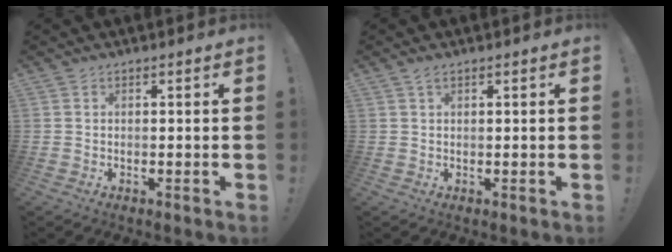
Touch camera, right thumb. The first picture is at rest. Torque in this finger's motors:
{"motor_torque": [-0.01, 0.09, -0.07, 0.13, -0.01]}